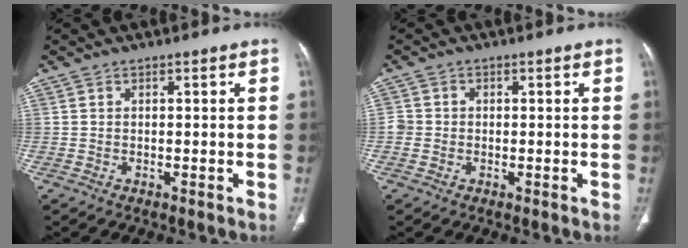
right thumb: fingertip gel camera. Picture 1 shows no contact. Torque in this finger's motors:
{"motor_torque": [-0.02, -0.13, -0.07, 0.65, -0.02]}